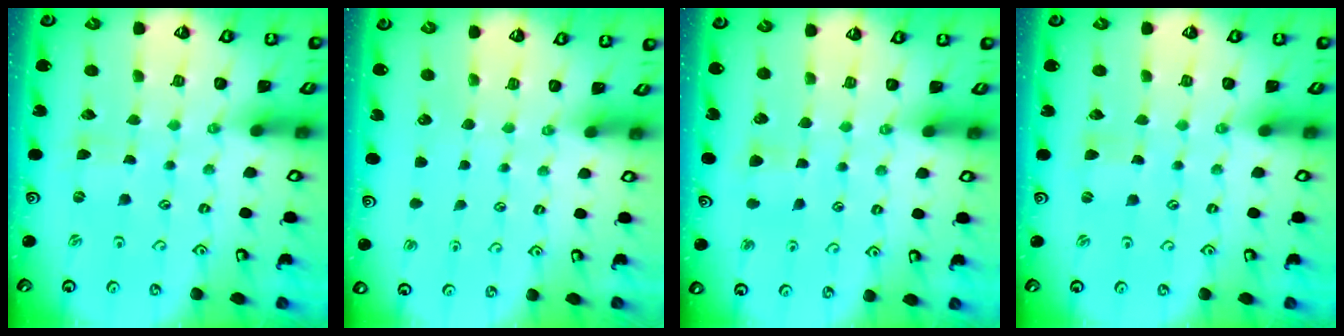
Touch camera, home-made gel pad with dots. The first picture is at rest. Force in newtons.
{"total": 0.0}
{"total": 3.9, "press": 3.8, "slide": 0.6}
{"total": 0.0}